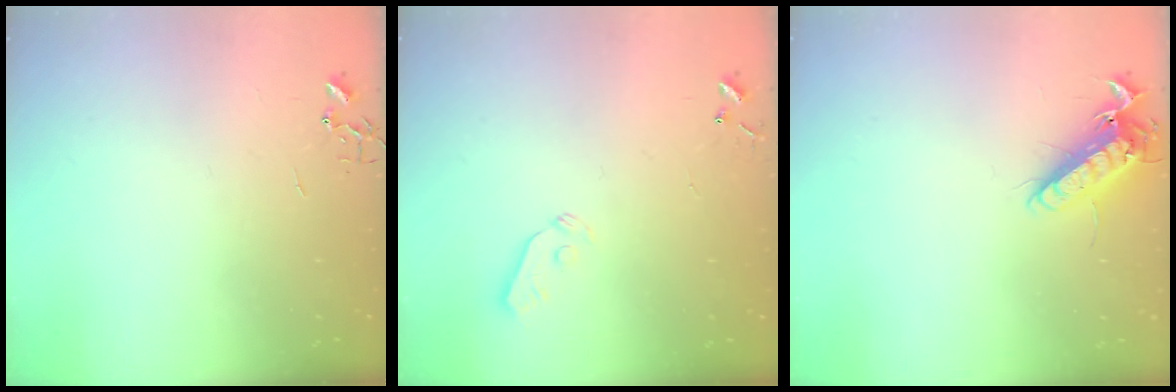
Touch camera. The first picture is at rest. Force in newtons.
{"total": 3.6, "press": 3.5, "slide": 0.7}
{"total": 12.8, "press": 12.7, "slide": 1.8}